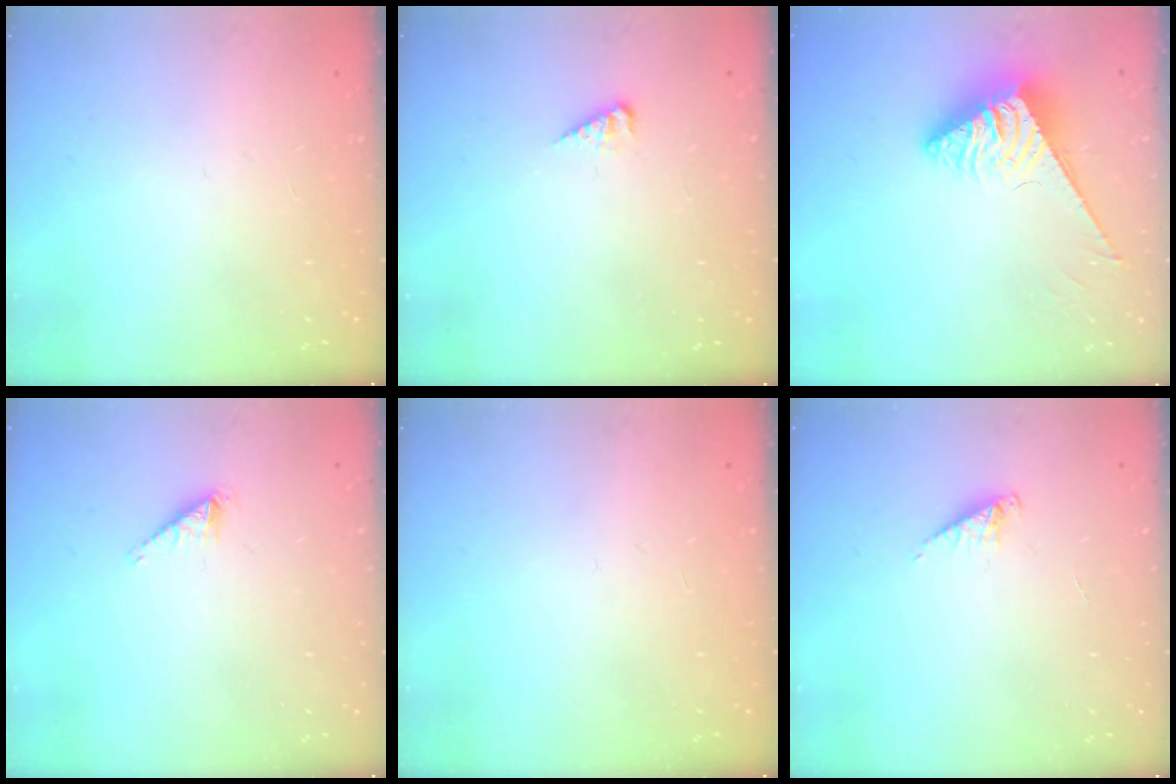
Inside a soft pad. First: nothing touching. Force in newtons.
{"total": 4.0, "press": 4.0, "slide": 0.4}
{"total": 3.9, "press": 3.8, "slide": 0.4}
{"total": 0.8, "press": 0.8, "slide": 0.1}
{"total": 0.0}
{"total": 4.4, "press": 4.3, "slide": 0.6}